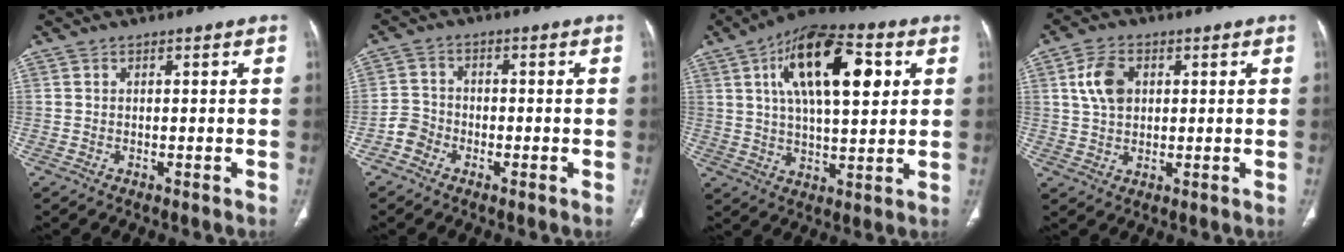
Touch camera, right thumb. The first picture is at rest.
{"total": 3.4, "force": [-2.0, 2.6, 0.8], "torque": [-0.004, 0.012, -0.051]}
{"total": 19.4, "force": [6.4, 8.4, 16.3], "torque": [-0.250, 0.000, 0.099]}
{"total": 6.8, "force": [1.8, 4.7, 4.6], "torque": [-0.078, 0.000, 0.034]}